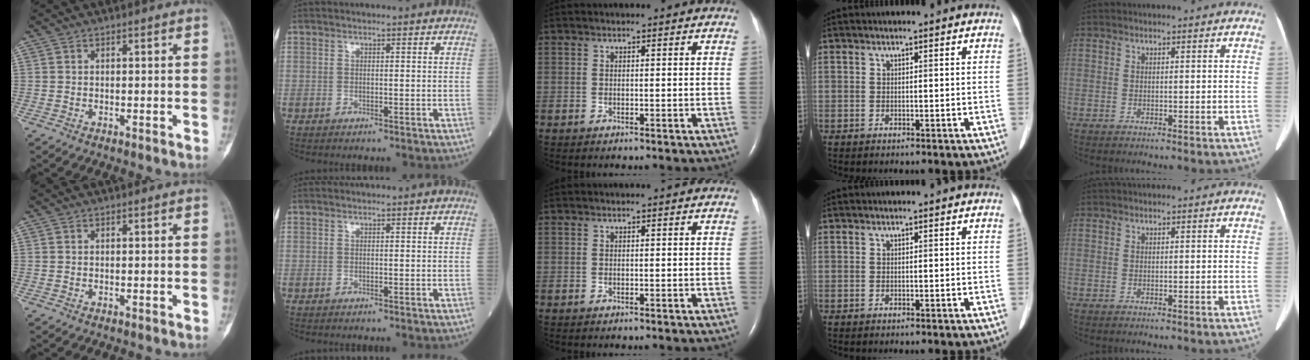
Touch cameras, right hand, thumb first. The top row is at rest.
{}